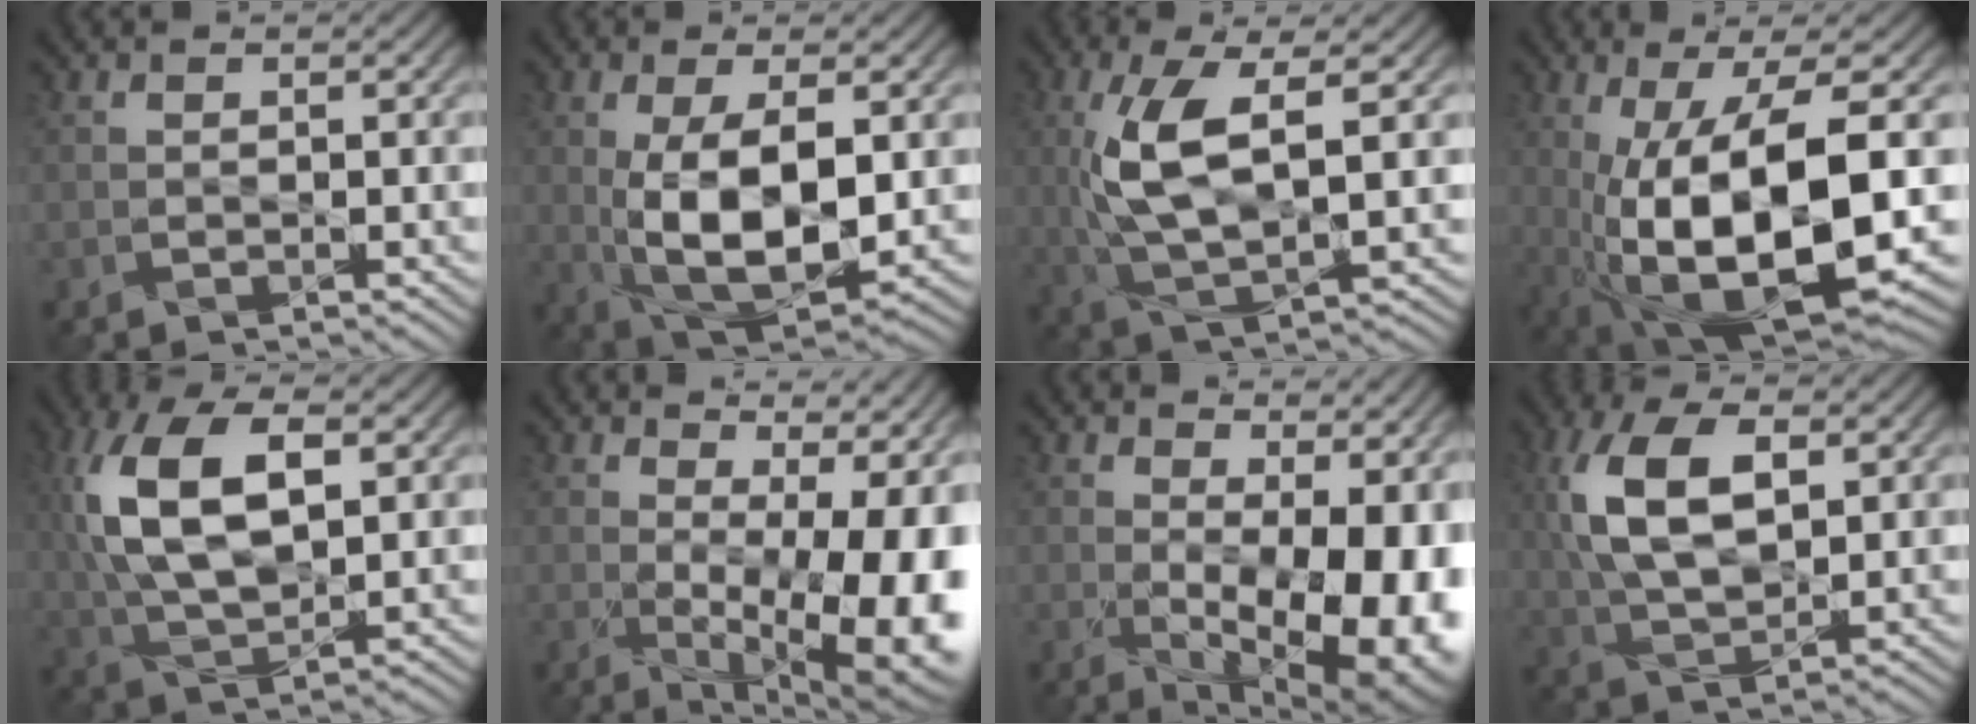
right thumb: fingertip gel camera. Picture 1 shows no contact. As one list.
[{"total": 10.4, "force": [-0.1, 4.7, 9.3], "torque": [-0.182, -0.011, 0.007]}, {"total": 9.8, "force": [1.6, 3.5, 9.0], "torque": [-0.196, 0.001, 0.030]}, {"total": 14.9, "force": [-1.8, 5.1, 13.9], "torque": [-0.259, -0.003, -0.020]}, {"total": 12.7, "force": [2.7, 6.3, 10.6], "torque": [-0.238, 0.011, 0.046]}, {"total": 16.1, "force": [0.8, 6.4, 14.7], "torque": [-0.164, 0.004, 0.028]}, {"total": 15.9, "force": [-0.8, 7.3, 14.1], "torque": [-0.171, -0.016, 0.017]}, {"total": 10.2, "force": [2.5, 5.2, 8.5], "torque": [-0.197, 0.009, 0.041]}]